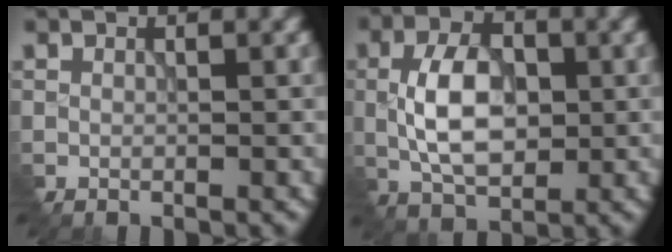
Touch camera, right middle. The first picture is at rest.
{"total": 6.0, "force": [-0.6, 3.4, 4.9], "torque": [-0.102, 0.003, -0.014]}